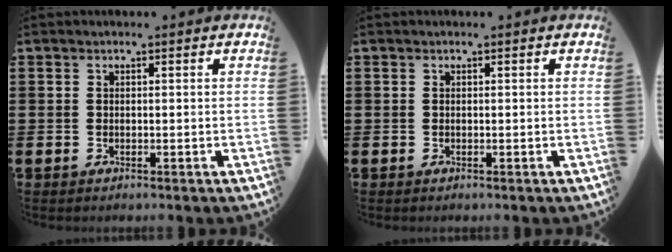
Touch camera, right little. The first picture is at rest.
{"total": 0.0}